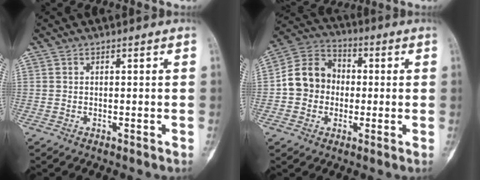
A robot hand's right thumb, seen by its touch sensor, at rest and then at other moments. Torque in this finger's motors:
{"motor_torque": [0.76, 0.77, 0.35, -0.33, 0.04]}